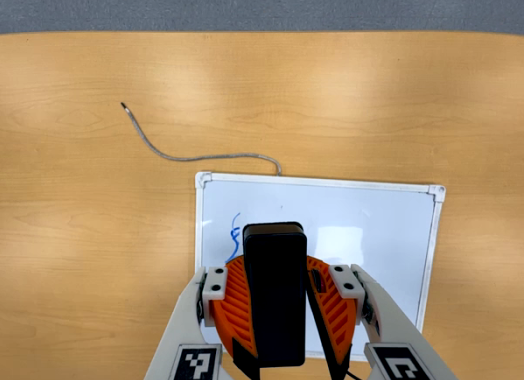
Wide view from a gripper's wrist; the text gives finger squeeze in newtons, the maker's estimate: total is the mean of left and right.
{"total": 9.9, "left": 9.8, "right": 10.0}